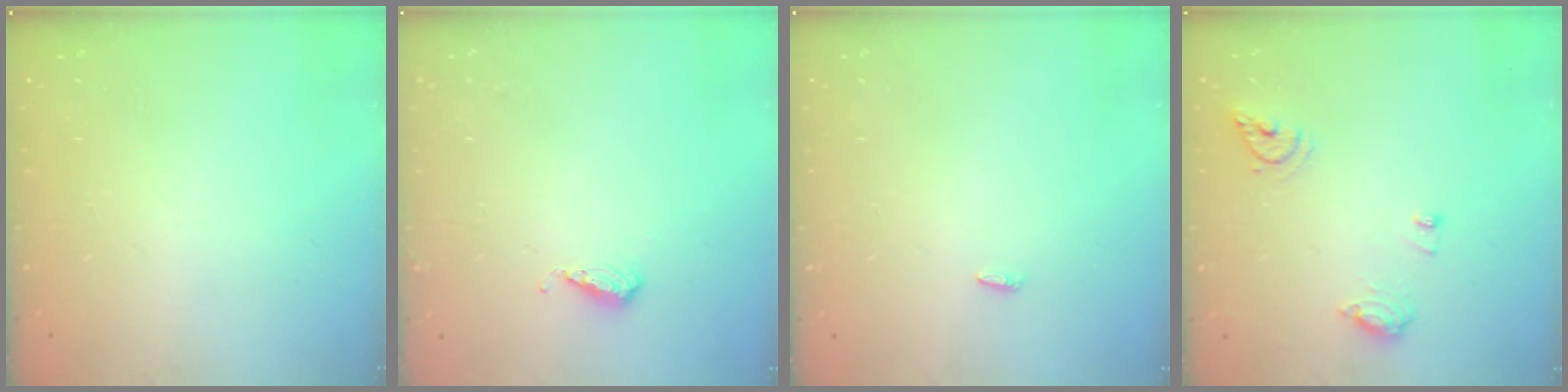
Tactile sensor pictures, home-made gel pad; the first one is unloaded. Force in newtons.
{"total": 5.0, "press": 4.8, "slide": 1.3}
{"total": 2.1, "press": 1.9, "slide": 0.7}
{"total": 8.3, "press": 8.2, "slide": 0.9}